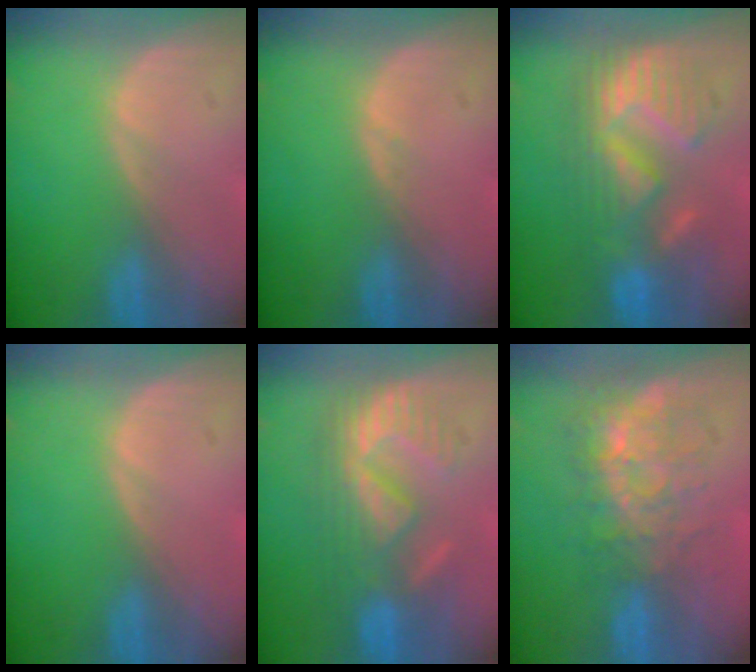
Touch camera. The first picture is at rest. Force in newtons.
{"total": 0.5, "press": 0.5, "slide": 0.0}
{"total": 9.7, "press": 9.7, "slide": 0.5}
{"total": 0.0}
{"total": 9.1, "press": 8.9, "slide": 1.9}
{"total": 8.8, "press": 7.5, "slide": 4.5}